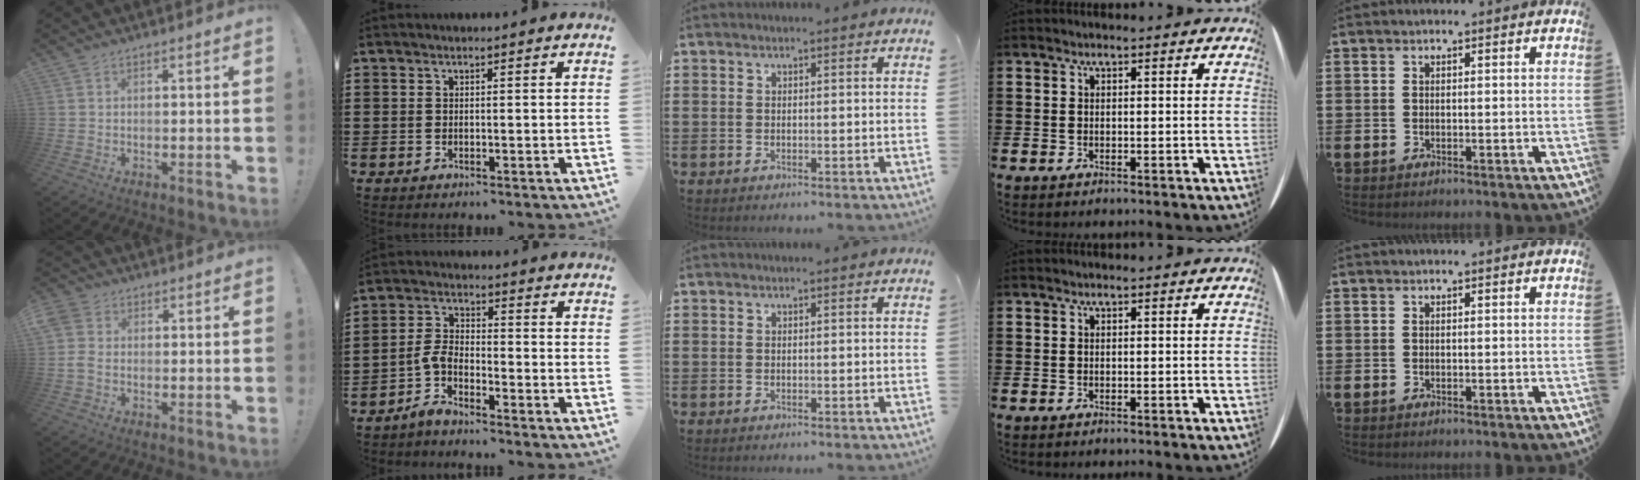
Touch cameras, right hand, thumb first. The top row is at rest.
{"thumb": {"total": 4.6, "force": [-0.5, 3.5, 3.0], "torque": [-0.066, 0.000, -0.010]}, "index": {"total": 4.2, "force": [-3.1, 1.7, 2.3], "torque": [-0.066, 0.004, -0.066]}}